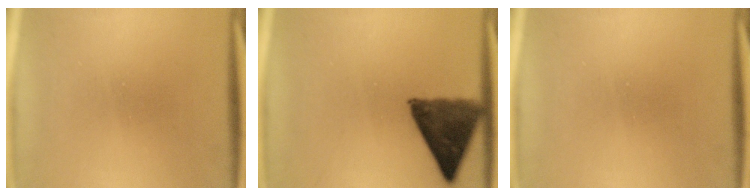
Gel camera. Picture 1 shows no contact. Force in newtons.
{"total": 10.5}
{"total": 0.0}